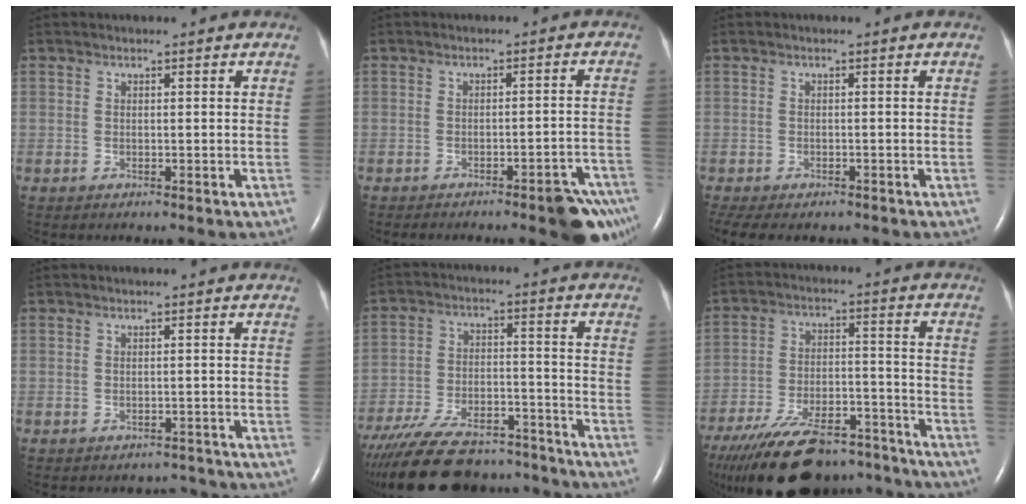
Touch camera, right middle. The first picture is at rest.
{"total": 8.3, "force": [-6.0, 1.3, 5.7], "torque": [-0.040, 0.010, -0.076]}
{"total": 8.4, "force": [-6.6, 3.5, 3.9], "torque": [-0.075, -0.003, -0.088]}
{"total": 3.9, "force": [-3.5, 1.7, 0.1], "torque": [0.004, 0.008, -0.041]}
{"total": 23.4, "force": [-20.3, 6.7, 9.5], "torque": [-0.195, -0.016, -0.305]}
{"total": 25.3, "force": [-21.0, 8.4, 11.4], "torque": [-0.219, -0.015, -0.310]}